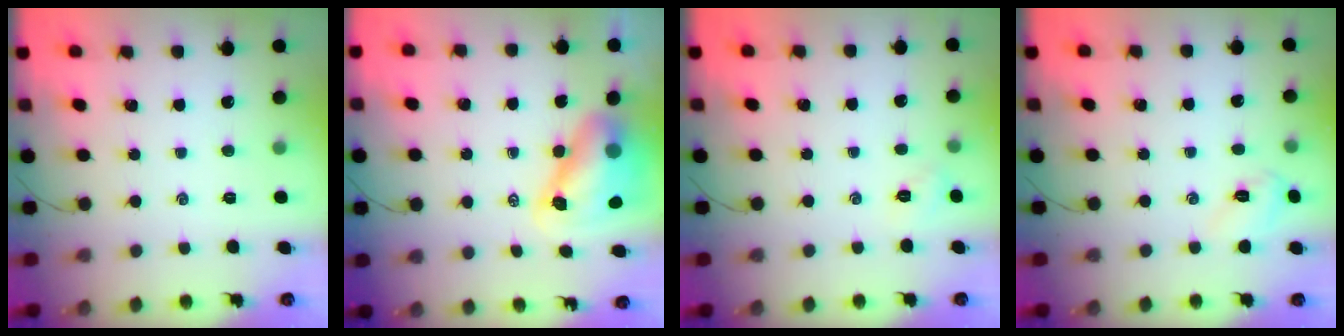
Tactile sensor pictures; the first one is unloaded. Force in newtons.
{"total": 9.9, "press": 9.5, "slide": 2.7}
{"total": 2.0, "press": 1.9, "slide": 0.6}
{"total": 3.9, "press": 3.8, "slide": 1.0}